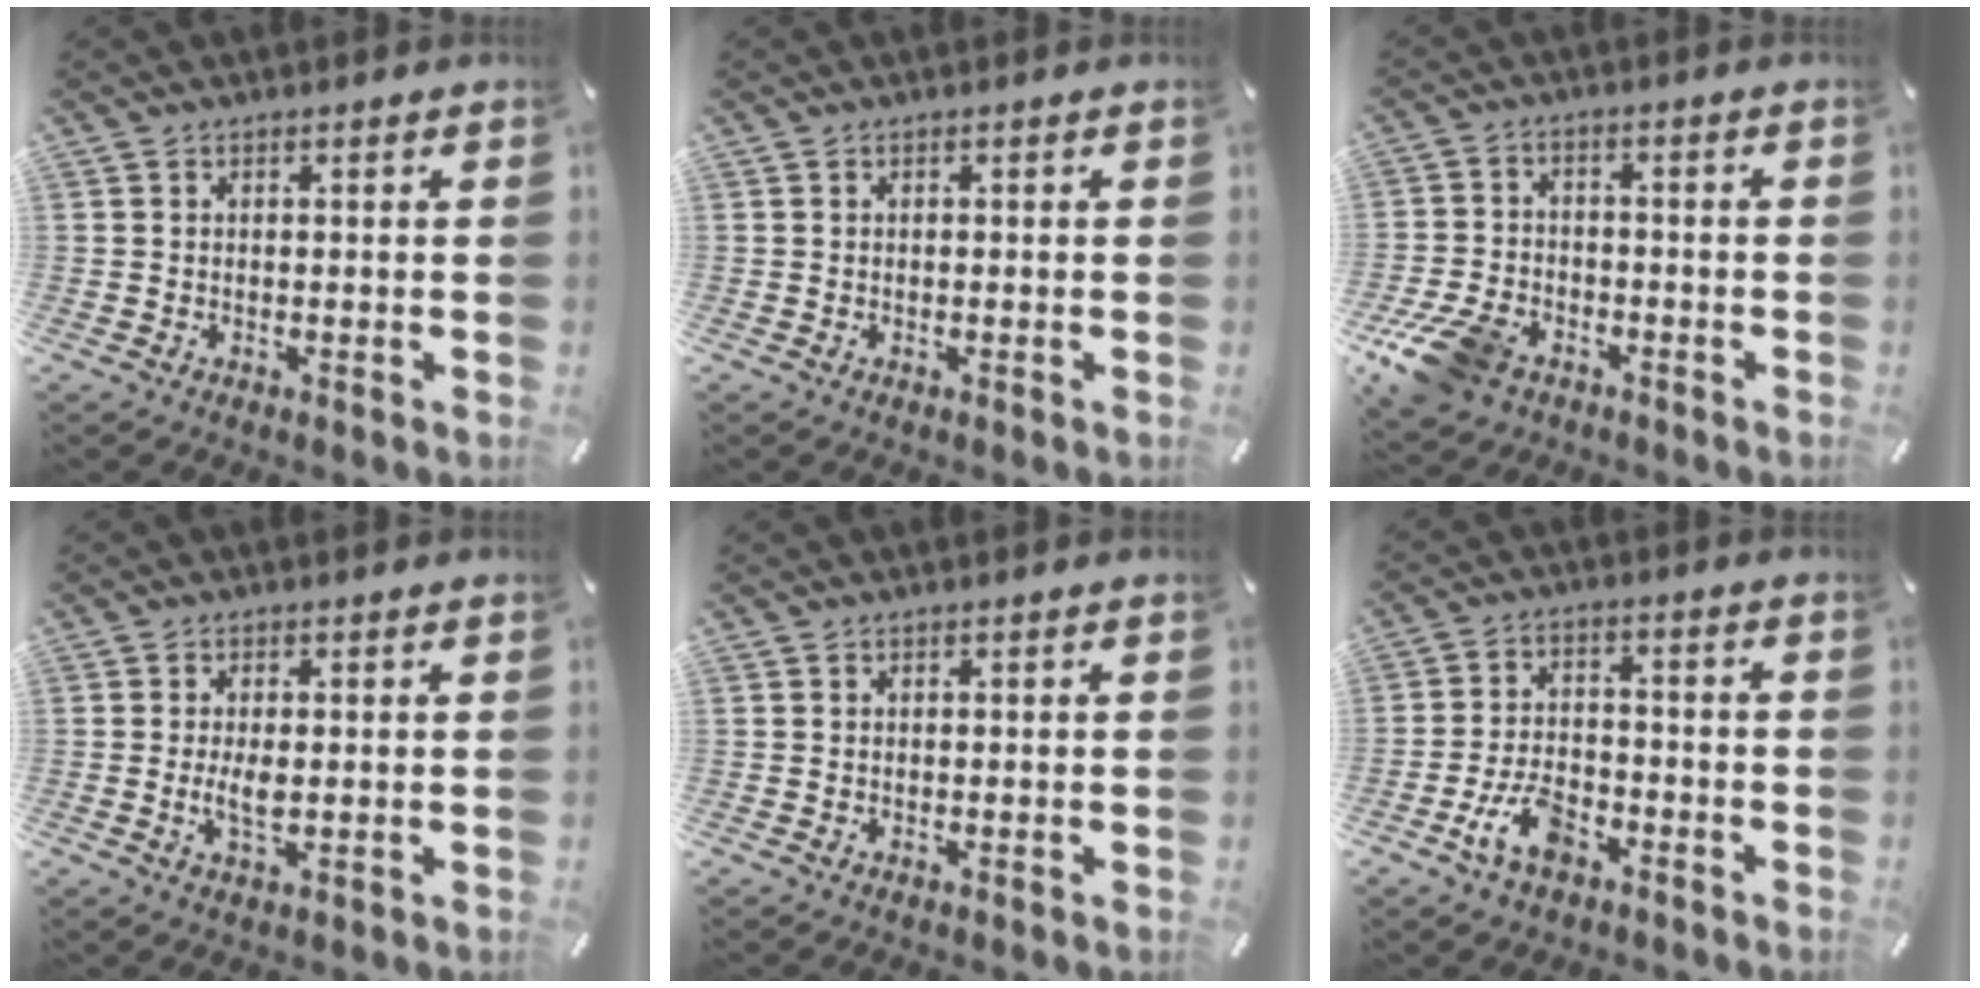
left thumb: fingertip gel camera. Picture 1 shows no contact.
{"total": 0.0}
{"total": 10.6, "force": [-6.4, 6.5, 5.4], "torque": [-0.119, 0.030, -0.120]}
{"total": 3.9, "force": [-0.2, 1.6, 3.6], "torque": [-0.081, -0.006, -0.006]}
{"total": 0.0}
{"total": 9.0, "force": [-4.9, 5.0, 5.7], "torque": [-0.122, 0.016, -0.091]}